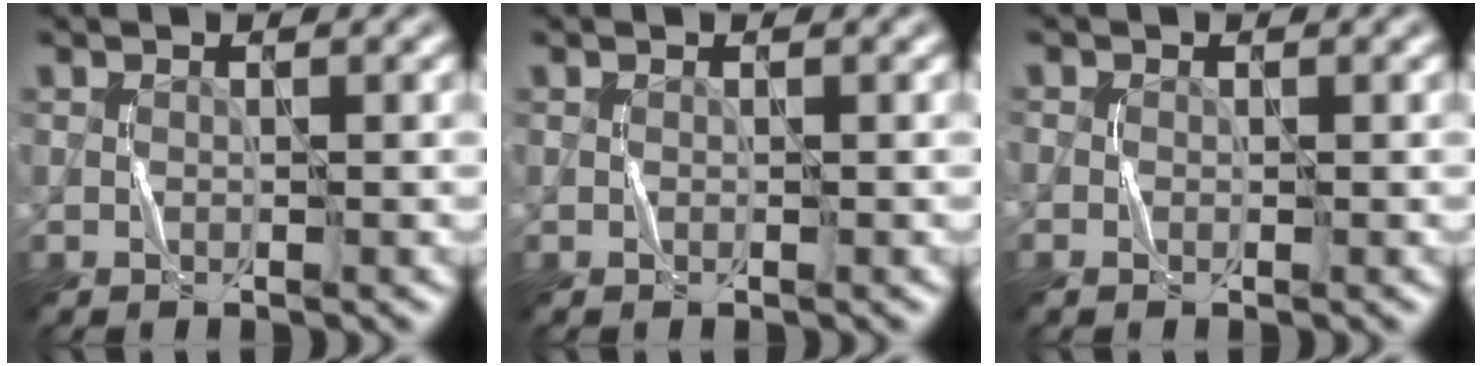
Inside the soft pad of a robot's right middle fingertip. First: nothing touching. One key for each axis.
{"total": 0.0}
{"total": 0.7, "fx": -0.3, "fy": 0.6, "fz": 0.2, "tx": -0.001, "ty": 0.000, "tz": -0.007}